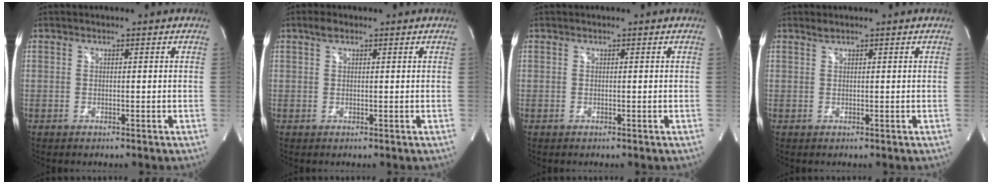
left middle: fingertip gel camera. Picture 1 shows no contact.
{"total": 1.5, "force": [0.9, 0.7, 0.9], "torque": [-0.021, 0.011, 0.018]}
{"total": 0.0}
{"total": 0.6, "force": [0.6, -0.1, 0.2], "torque": [-0.010, 0.003, 0.015]}